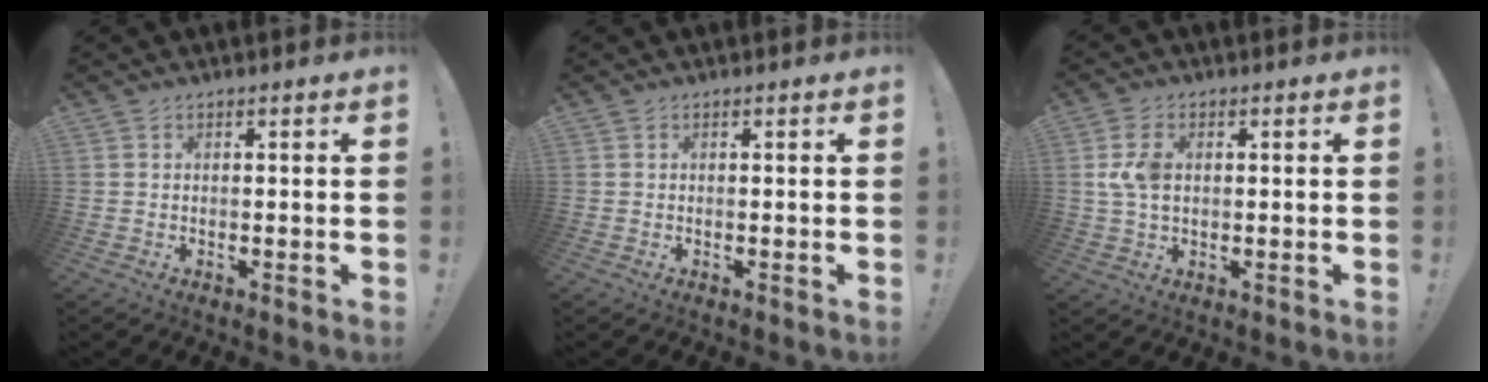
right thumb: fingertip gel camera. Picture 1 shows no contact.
{"total": 0.0}
{"total": 6.6, "force": [1.0, 4.1, 5.1], "torque": [-0.111, 0.002, 0.018]}